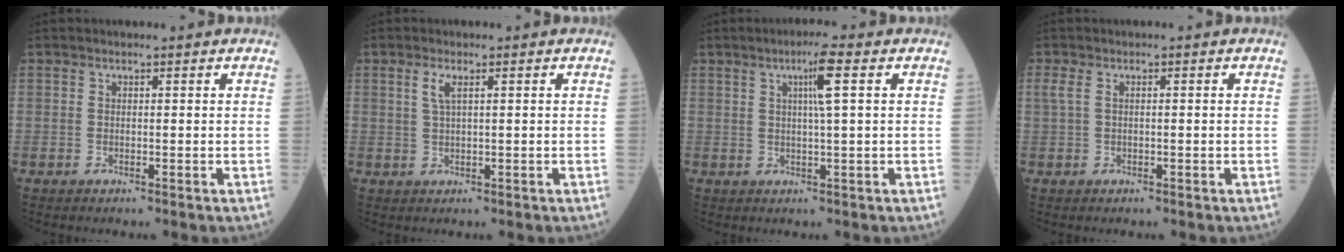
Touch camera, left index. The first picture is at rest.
{"total": 2.0, "force": [0.8, 0.2, 1.9], "torque": [-0.045, 0.000, 0.017]}
{"total": 4.3, "force": [1.4, -0.7, 4.1], "torque": [-0.070, -0.002, 0.021]}
{"total": 1.5, "force": [0.3, 0.5, 1.4], "torque": [-0.040, 0.011, 0.010]}